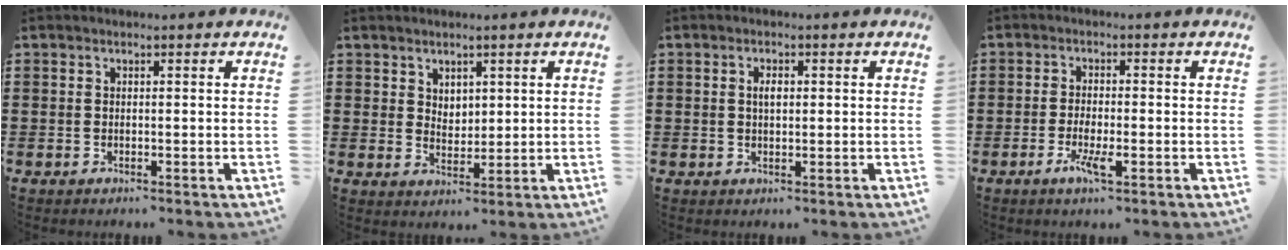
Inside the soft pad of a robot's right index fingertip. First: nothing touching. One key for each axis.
{"total": 2.9, "fx": 2.2, "fy": 1.9, "fz": 0.3, "tx": -0.013, "ty": 0.007, "tz": 0.041}
{"total": 1.9, "fx": 0.3, "fy": 0.9, "fz": 1.7, "tx": -0.034, "ty": 0.006, "tz": 0.004}
{"total": 3.6, "fx": -1.6, "fy": 0.9, "fz": 3.2, "tx": -0.064, "ty": -0.005, "tz": -0.031}